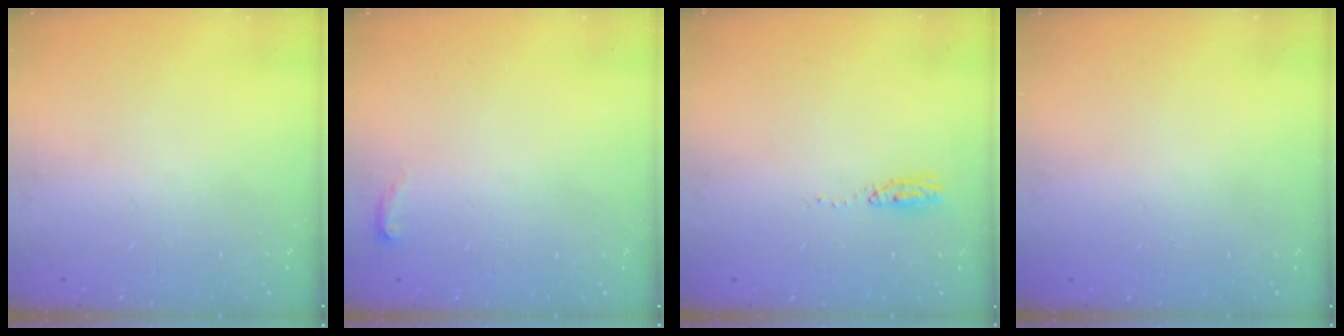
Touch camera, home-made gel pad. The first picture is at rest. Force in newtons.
{"total": 4.1, "press": 3.8, "slide": 1.5}
{"total": 3.8, "press": 3.6, "slide": 1.0}
{"total": 0.0}